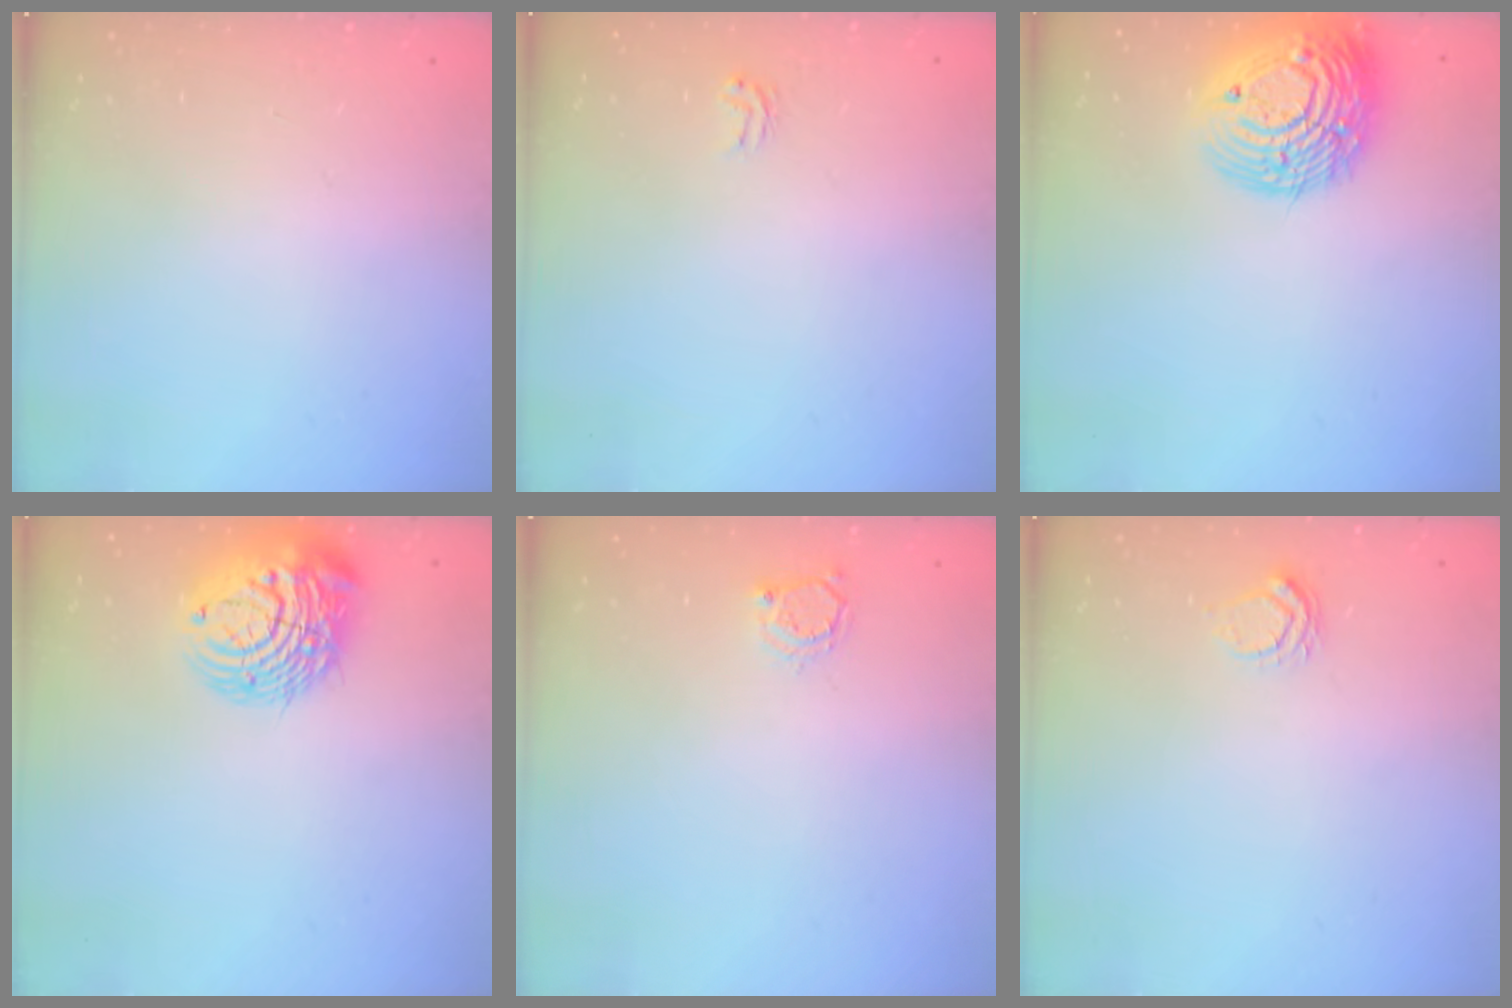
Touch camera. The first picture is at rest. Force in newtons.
{"total": 1.9, "press": 1.9, "slide": 0.1}
{"total": 18.6, "press": 18.5, "slide": 1.5}
{"total": 13.3, "press": 13.2, "slide": 1.5}
{"total": 3.2, "press": 3.2, "slide": 0.3}
{"total": 5.1, "press": 5.1, "slide": 0.6}